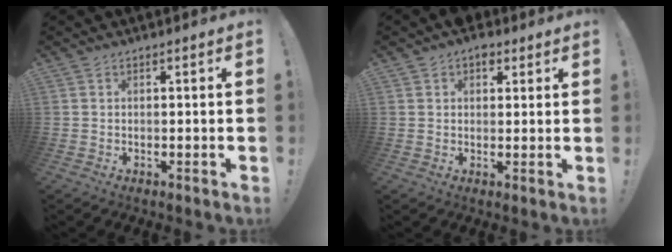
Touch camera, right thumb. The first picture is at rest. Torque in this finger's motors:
{"motor_torque": [0.00, 0.03, 0.16, 0.15, 0.00]}